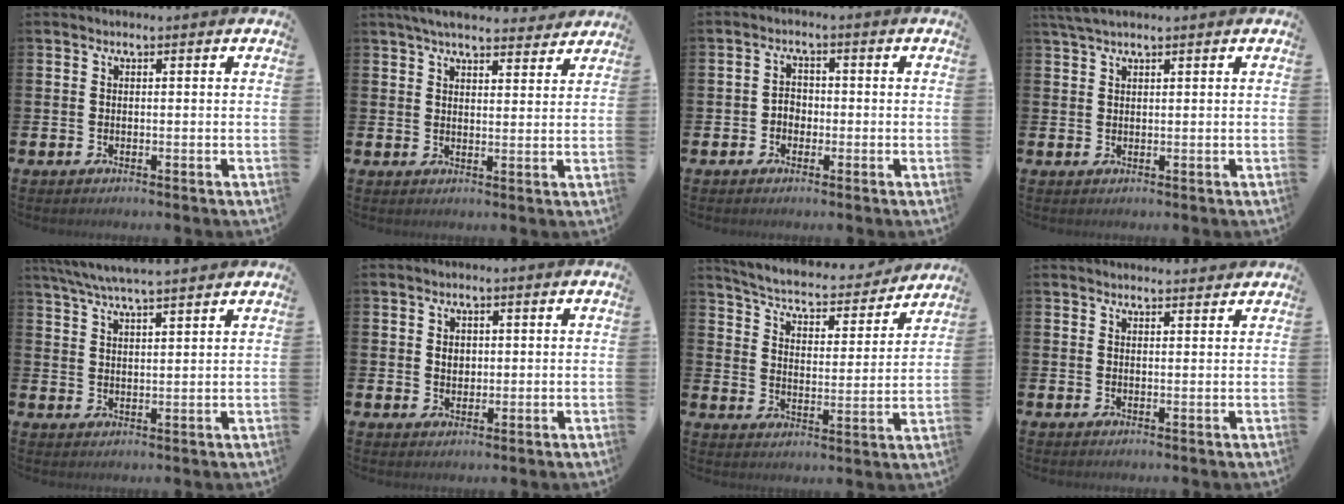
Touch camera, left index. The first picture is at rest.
{"total": 5.3, "force": [4.9, 1.2, 1.6], "torque": [-0.040, -0.016, 0.090]}
{"total": 2.2, "force": [-0.9, 1.8, 0.9], "torque": [-0.018, 0.006, -0.021]}
{"total": 2.5, "force": [2.0, 0.5, 1.4], "torque": [-0.033, 0.004, 0.038]}
{"total": 5.7, "force": [5.3, 0.1, 2.0], "torque": [-0.059, -0.016, 0.098]}
{"total": 1.9, "force": [0.7, 1.5, 0.9], "torque": [-0.001, 0.000, 0.008]}
{"total": 5.2, "force": [4.9, 1.0, 1.3], "torque": [-0.053, -0.042, 0.078]}
{"total": 1.9, "force": [1.9, 0.1, 0.0], "torque": [0.006, -0.011, 0.032]}